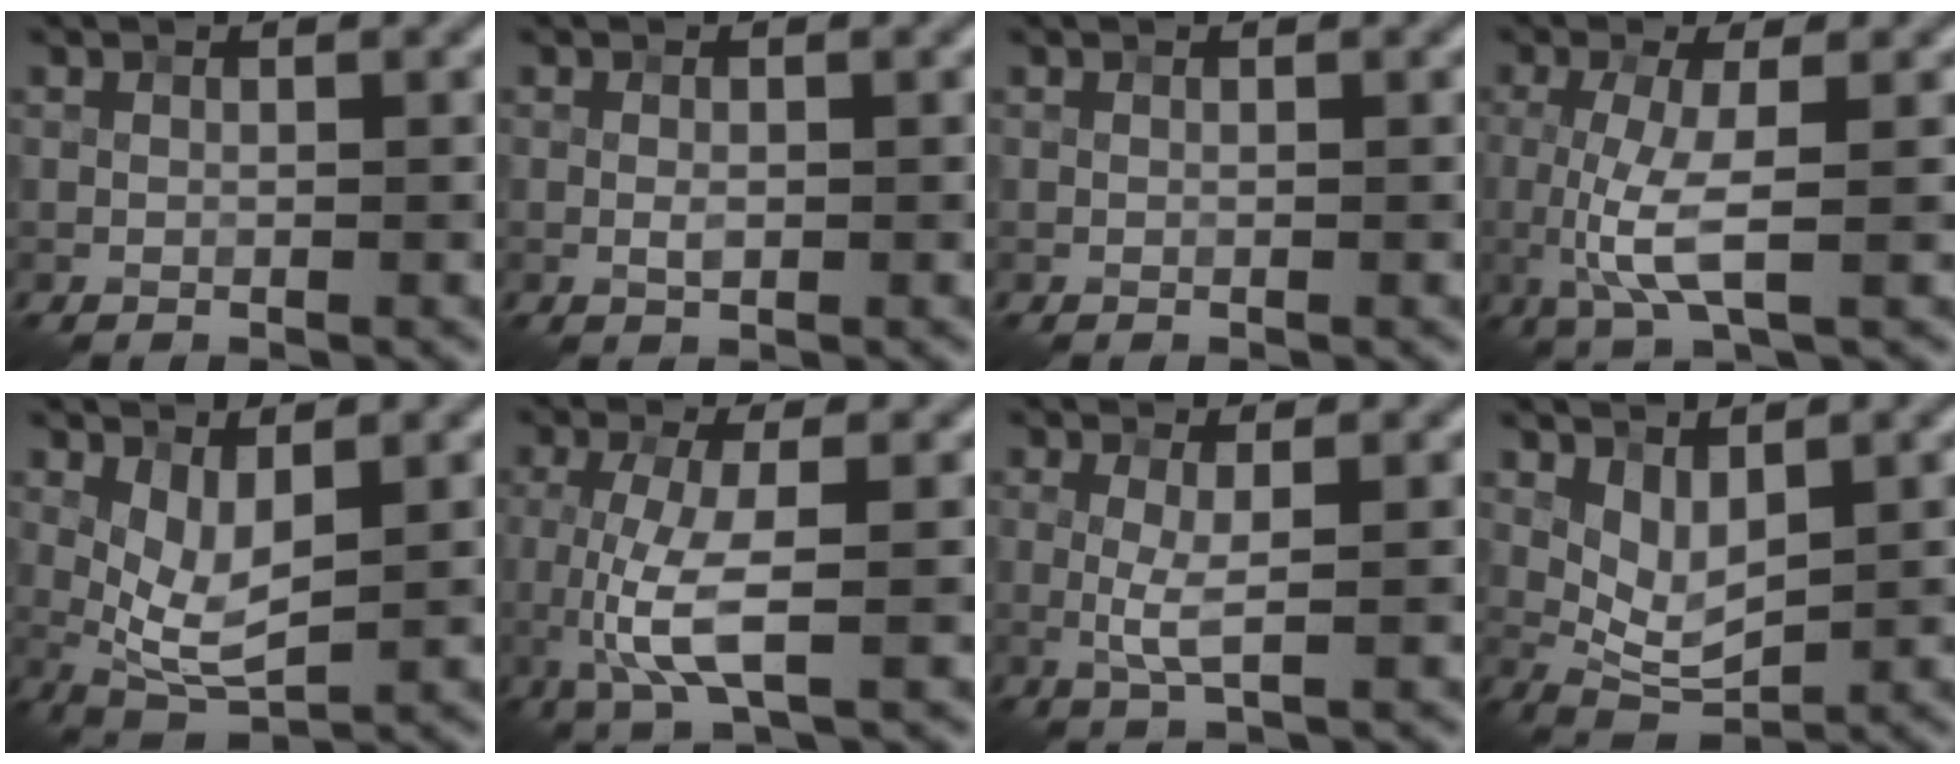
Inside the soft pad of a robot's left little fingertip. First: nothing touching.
{"total": 0.6, "force": [-0.2, 0.3, 0.5], "torque": [-0.015, -0.002, -0.003]}
{"total": 0.0}
{"total": 4.7, "force": [-0.9, 1.2, 4.5], "torque": [-0.107, -0.010, -0.016]}
{"total": 4.0, "force": [0.6, 1.7, 3.5], "torque": [-0.076, -0.014, 0.016]}
{"total": 5.3, "force": [-1.0, 1.6, 5.0], "torque": [-0.114, -0.010, -0.017]}
{"total": 2.4, "force": [-0.3, 0.4, 2.4], "torque": [-0.055, -0.002, -0.007]}
{"total": 3.3, "force": [1.1, 1.7, 2.6], "torque": [-0.055, -0.013, 0.027]}